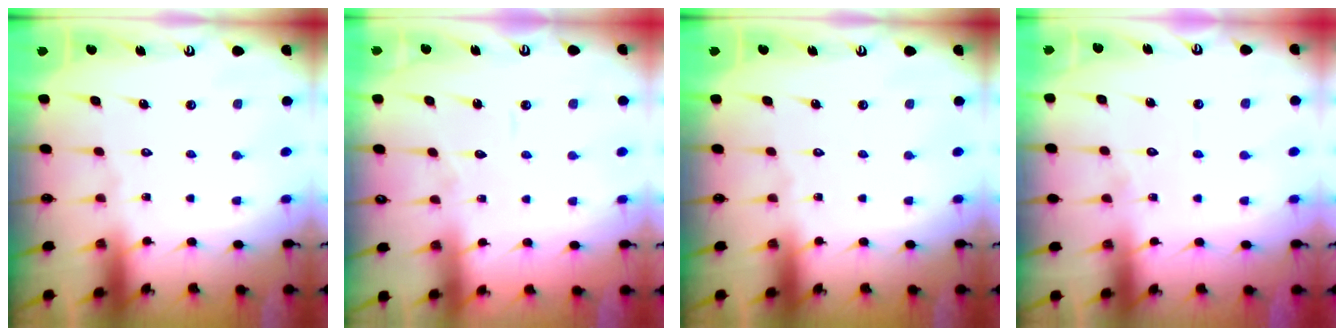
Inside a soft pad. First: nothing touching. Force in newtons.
{"total": 2.9, "press": 2.9, "slide": 0.3}
{"total": 0.0}
{"total": 4.5, "press": 4.5, "slide": 0.5}